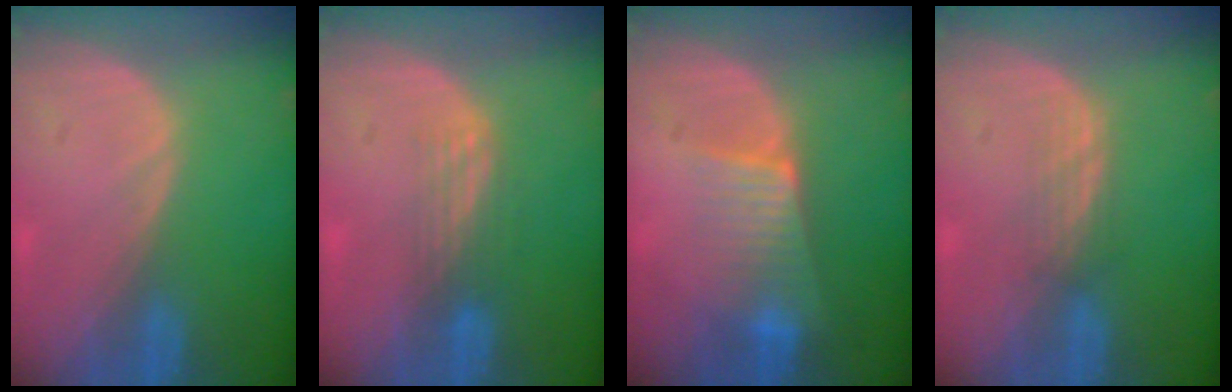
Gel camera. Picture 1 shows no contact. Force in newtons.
{"total": 3.4, "press": 2.8, "slide": 1.9}
{"total": 6.4, "press": 5.7, "slide": 3.1}
{"total": 2.4, "press": 2.3, "slide": 0.5}